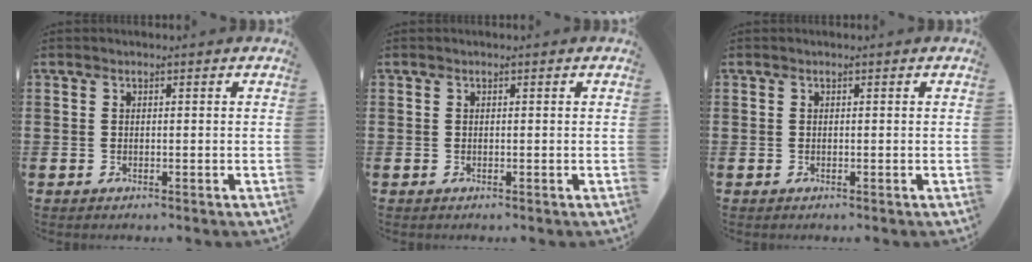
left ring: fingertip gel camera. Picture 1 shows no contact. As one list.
[{"total": 0.0}, {"total": 0.0}]